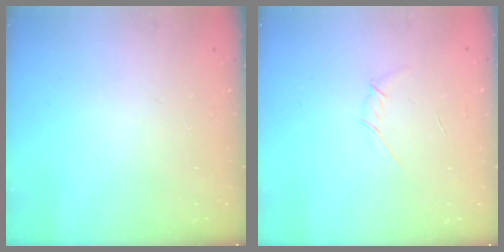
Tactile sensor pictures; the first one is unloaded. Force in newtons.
{"total": 3.0, "press": 2.9, "slide": 0.6}